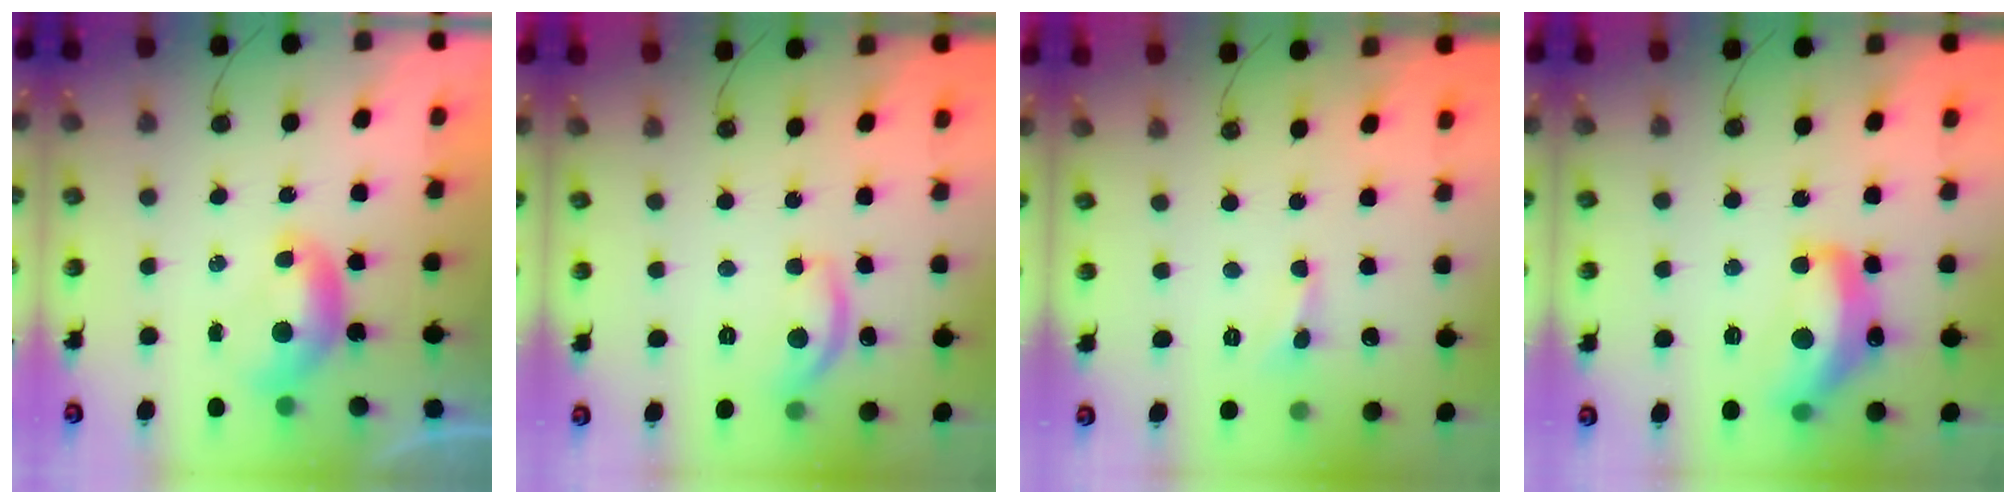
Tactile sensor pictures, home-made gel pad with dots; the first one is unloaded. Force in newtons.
{"total": 8.1, "press": 8.0, "slide": 0.6}
{"total": 1.1, "press": 1.0, "slide": 0.4}
{"total": 10.2, "press": 10.2, "slide": 1.0}